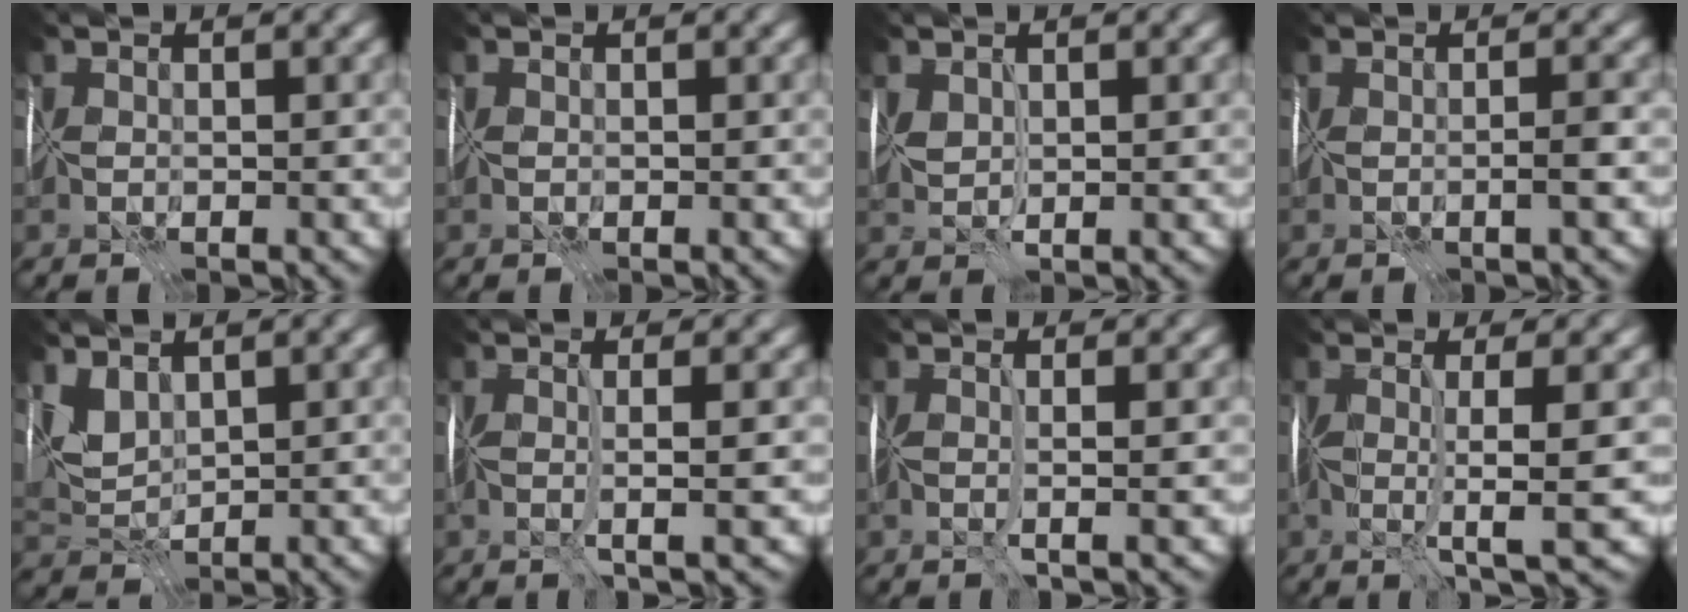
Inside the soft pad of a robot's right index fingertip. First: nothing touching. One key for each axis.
{"total": 0.0}
{"total": 1.9, "fx": 0.8, "fy": 1.0, "fz": 1.4, "tx": -0.034, "ty": 0.004, "tz": 0.016}
{"total": 1.5, "fx": -0.3, "fy": 0.0, "fz": 1.5, "tx": -0.024, "ty": -0.002, "tz": -0.008}
{"total": 2.9, "fx": 1.9, "fy": 1.6, "fz": 1.6, "tx": -0.040, "ty": -0.001, "tz": 0.042}
{"total": 3.3, "fx": 0.0, "fy": 0.6, "fz": 3.3, "tx": -0.054, "ty": 0.002, "tz": -0.005}
{"total": 2.6, "fx": 0.0, "fy": 0.5, "fz": 2.6, "tx": -0.037, "ty": 0.002, "tz": -0.004}
{"total": 5.6, "fx": -0.1, "fy": 0.8, "fz": 5.5, "tx": -0.090, "ty": 0.001, "tz": -0.003}